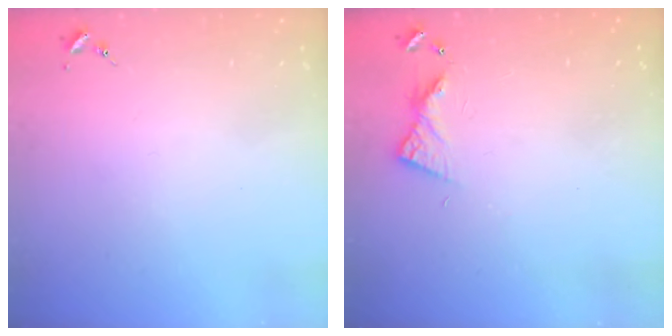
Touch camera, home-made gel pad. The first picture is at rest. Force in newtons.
{"total": 6.1, "press": 6.1, "slide": 0.6}